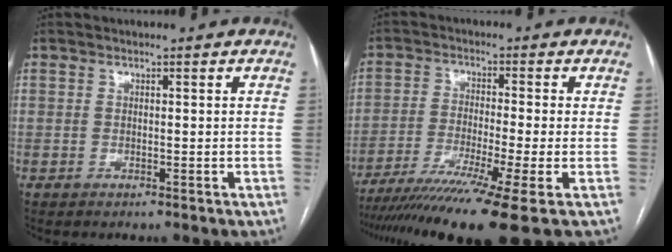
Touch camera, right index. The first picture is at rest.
{"total": 13.8, "force": [-9.8, -1.6, 9.6], "torque": [-0.163, -0.038, -0.162]}